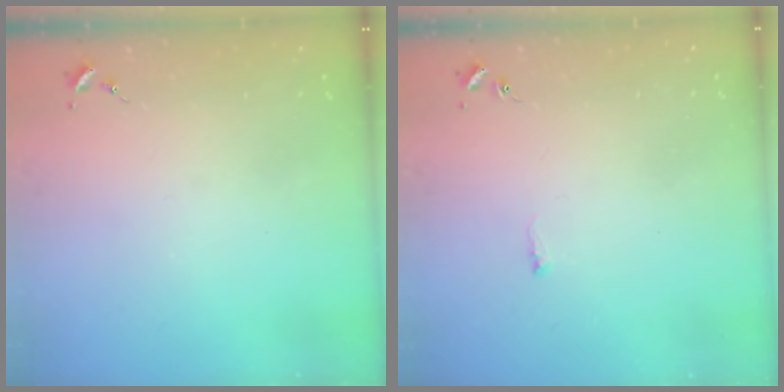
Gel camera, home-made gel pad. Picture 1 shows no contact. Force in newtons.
{"total": 3.5, "press": 3.4, "slide": 0.5}